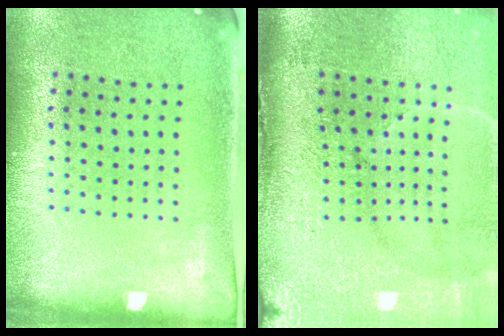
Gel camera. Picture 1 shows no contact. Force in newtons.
{"total": 5.0, "press": 4.1, "slide": 2.9}